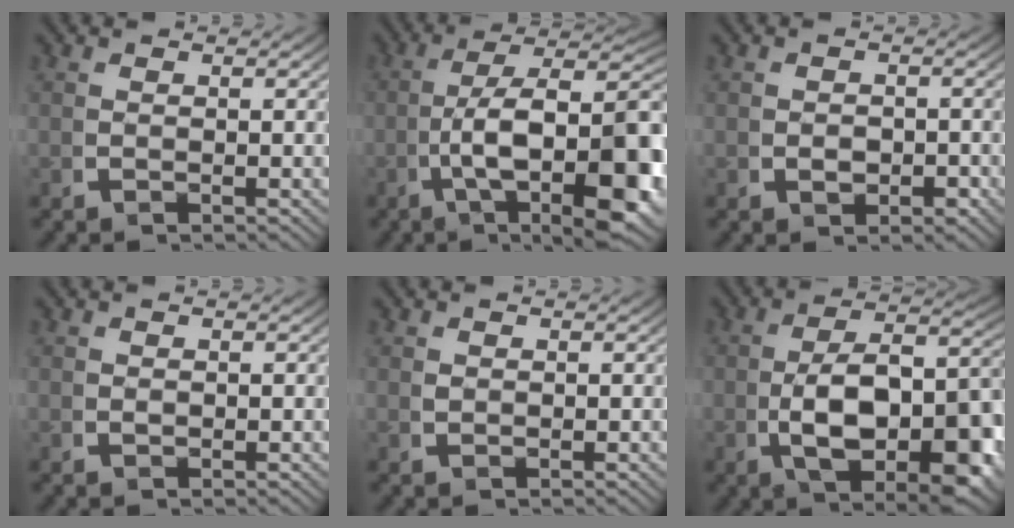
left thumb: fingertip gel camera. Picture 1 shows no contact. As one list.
[{"total": 13.8, "force": [-1.6, 6.8, 11.8], "torque": [-0.217, -0.051, -0.007]}, {"total": 1.9, "force": [-0.3, 1.6, 1.1], "torque": [-0.017, -0.010, -0.003]}, {"total": 0.6, "force": [0.2, 0.5, 0.3], "torque": [-0.009, -0.008, 0.007]}, {"total": 0.7, "force": [0.5, 0.4, 0.2], "torque": [-0.007, -0.006, 0.014]}, {"total": 13.1, "force": [-1.9, 7.4, 10.7], "torque": [-0.198, -0.050, -0.002]}]